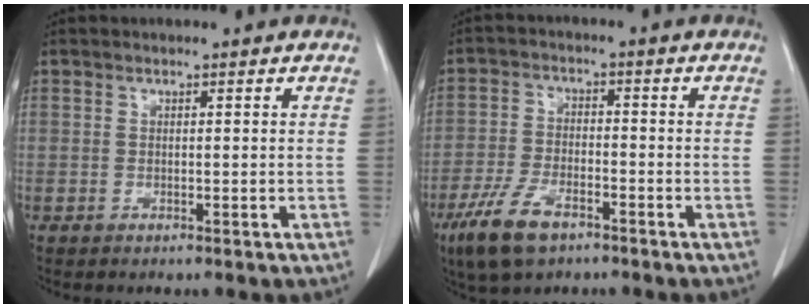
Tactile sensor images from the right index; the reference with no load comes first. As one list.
[{"total": 9.0, "force": [-5.6, 3.6, 6.1], "torque": [-0.133, -0.010, -0.102]}]